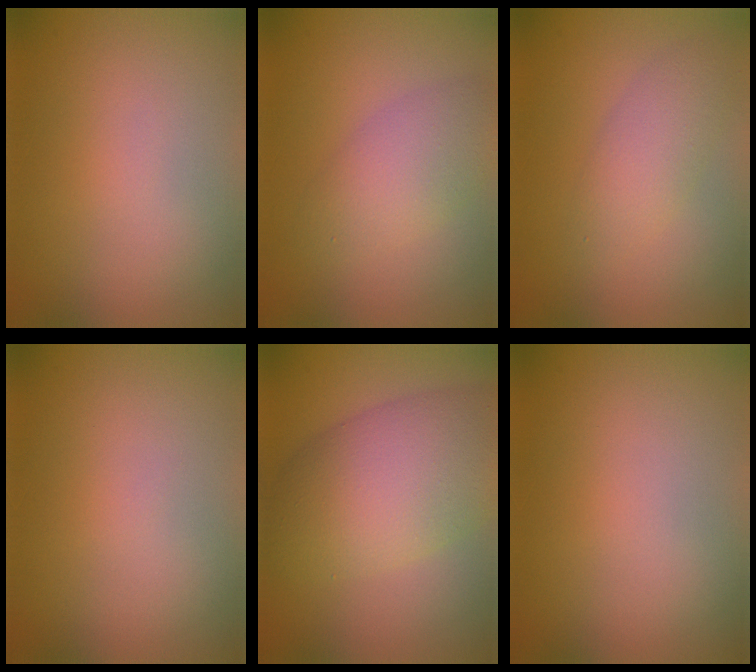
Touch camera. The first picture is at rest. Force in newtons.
{"total": 3.7, "press": 3.7, "slide": 0.2}
{"total": 2.9, "press": 2.9, "slide": 0.1}
{"total": 0.0}
{"total": 8.4, "press": 8.4, "slide": 0.4}
{"total": 0.0}